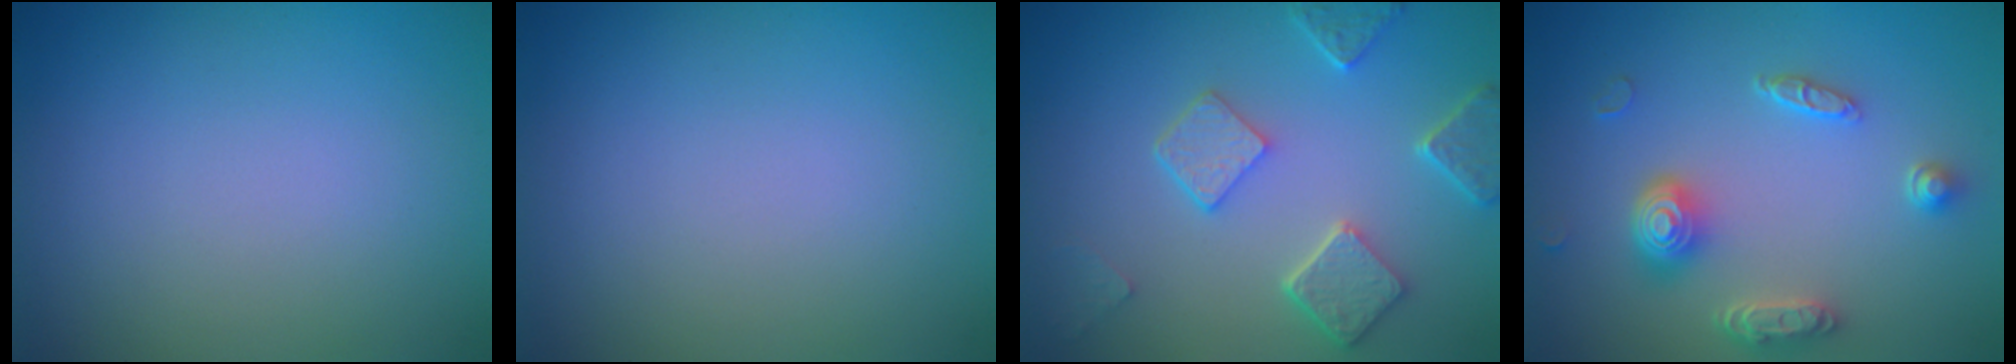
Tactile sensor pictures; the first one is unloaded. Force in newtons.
{"total": 0.0}
{"total": 4.7, "press": 3.7, "slide": 2.9}
{"total": 4.5, "press": 3.6, "slide": 2.7}